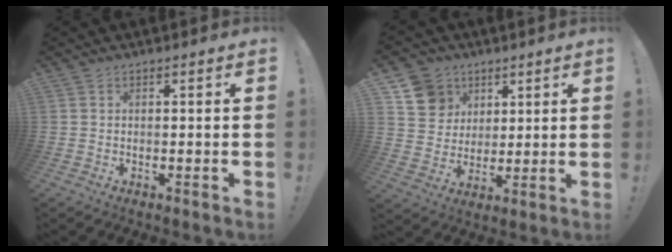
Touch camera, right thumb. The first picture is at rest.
{"total": 11.4, "force": [5.7, 9.5, 2.4], "torque": [-0.033, -0.032, 0.116]}